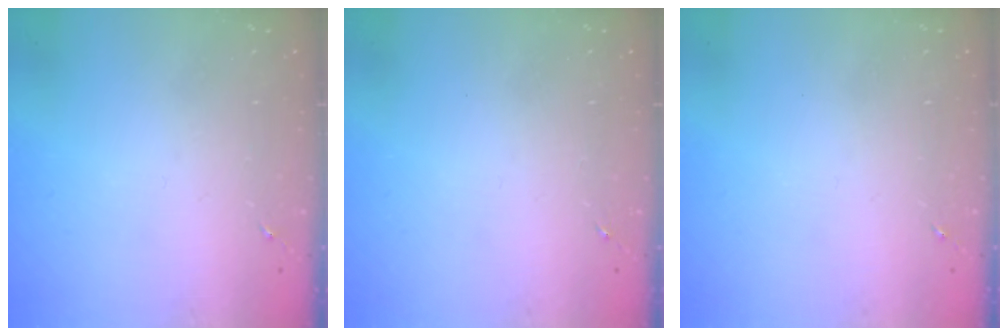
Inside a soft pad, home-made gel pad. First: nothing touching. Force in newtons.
{"total": 0.0}
{"total": 0.0}